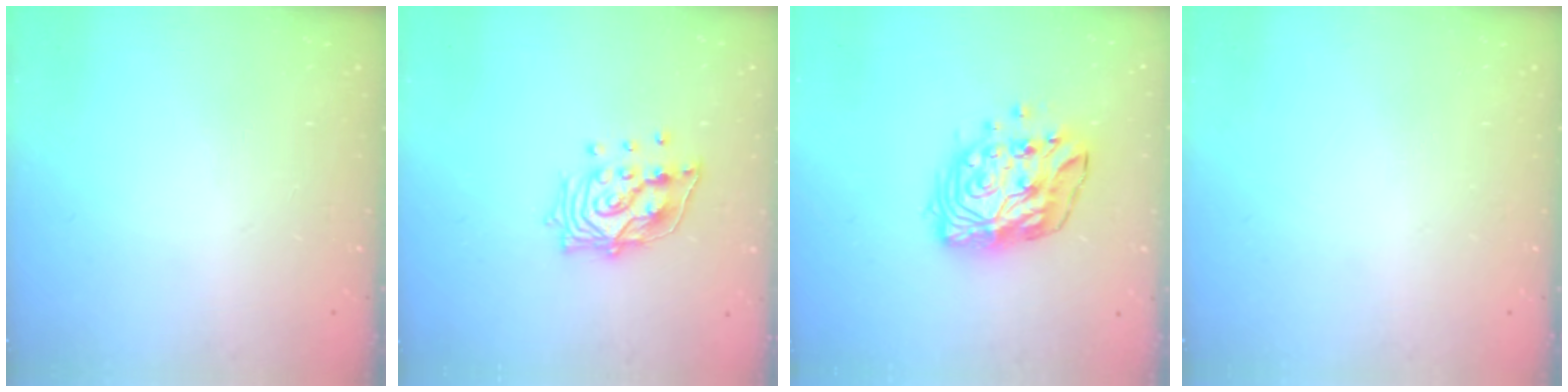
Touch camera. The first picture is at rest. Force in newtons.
{"total": 13.2, "press": 13.2, "slide": 1.3}
{"total": 14.9, "press": 14.8, "slide": 1.4}
{"total": 0.0}